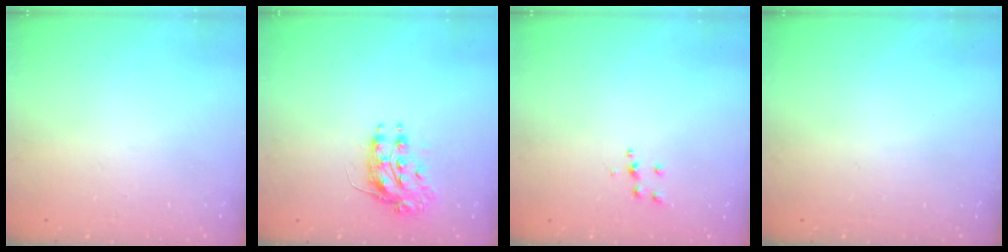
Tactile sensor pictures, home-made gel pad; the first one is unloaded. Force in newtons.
{"total": 8.3, "press": 8.3, "slide": 0.2}
{"total": 4.3, "press": 4.3, "slide": 0.4}
{"total": 0.0}